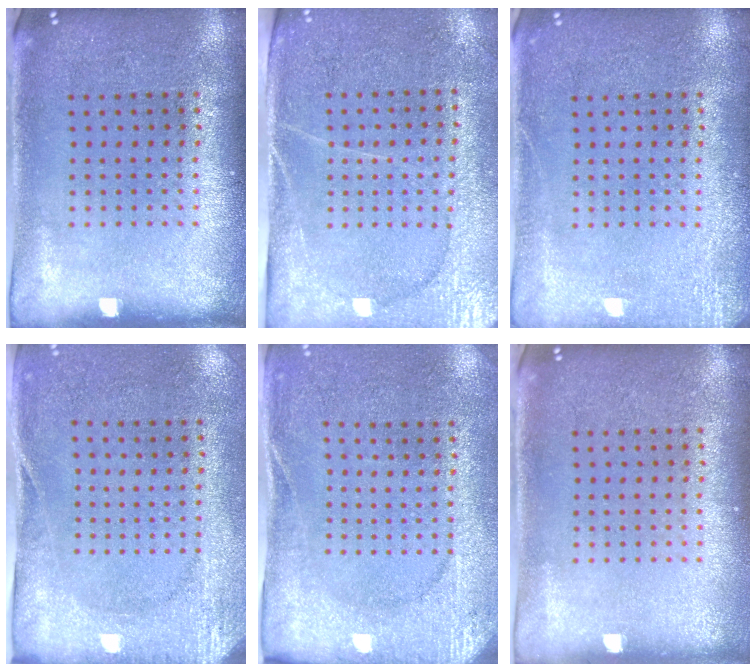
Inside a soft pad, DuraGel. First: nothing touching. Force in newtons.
{"total": 2.9, "press": 2.7, "slide": 1.2}
{"total": 2.3, "press": 2.3, "slide": 0.4}
{"total": 2.7, "press": 2.1, "slide": 1.7}
{"total": 2.6, "press": 2.4, "slide": 1.0}
{"total": 0.0}